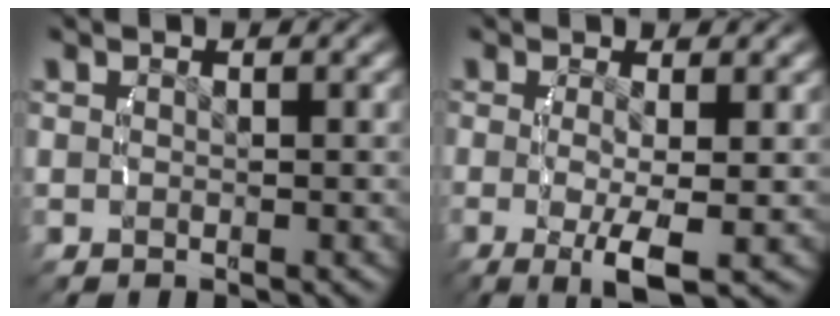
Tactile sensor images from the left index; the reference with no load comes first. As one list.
[{"total": 5.0, "force": [-1.8, 1.4, 4.4], "torque": [-0.090, -0.033, -0.015]}]